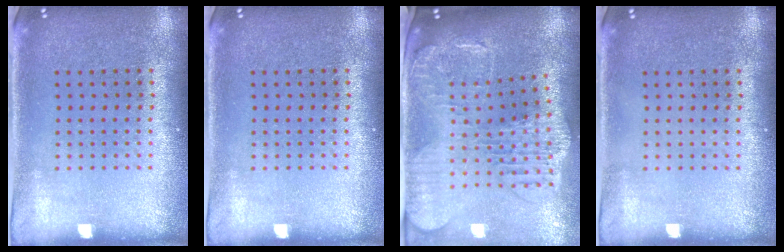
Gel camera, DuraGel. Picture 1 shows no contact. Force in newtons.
{"total": 0.0}
{"total": 2.6, "press": 2.3, "slide": 1.4}
{"total": 0.0}